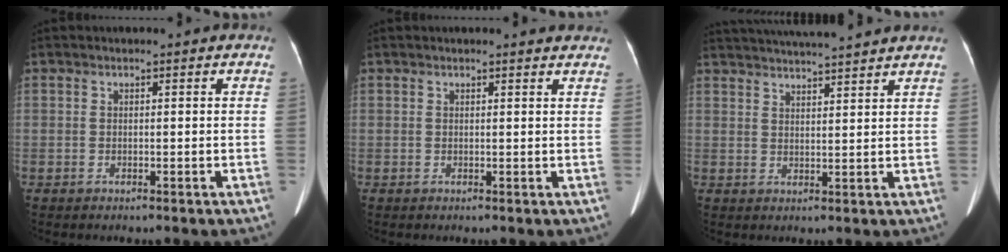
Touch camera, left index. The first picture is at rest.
{"total": 4.8, "force": [4.5, 0.7, 1.3], "torque": [-0.009, 0.006, 0.035]}
{"total": 13.5, "force": [12.5, 0.4, 4.9], "torque": [-0.090, 0.029, 0.180]}